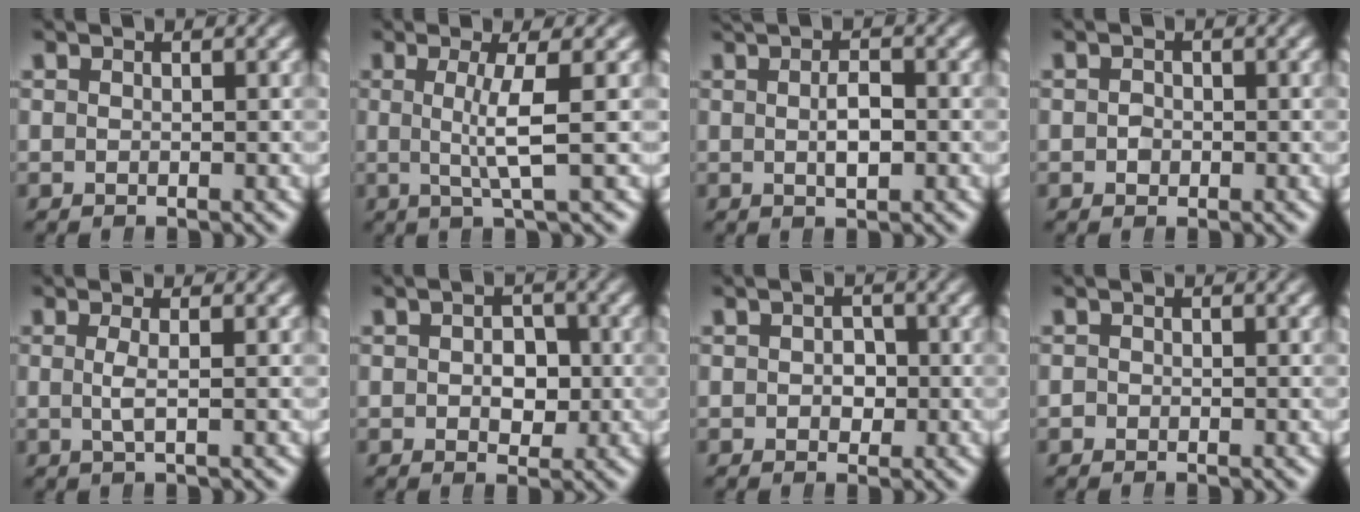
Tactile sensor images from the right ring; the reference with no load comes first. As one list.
[{"total": 3.5, "force": [0.2, -0.5, 3.4], "torque": [-0.068, -0.008, 0.007]}, {"total": 2.0, "force": [0.2, 0.0, 2.0], "torque": [-0.033, 0.002, 0.001]}, {"total": 0.5, "force": [-0.4, 0.3, -0.1], "torque": [-0.002, -0.008, -0.005]}, {"total": 1.4, "force": [-0.1, -0.6, 1.2], "torque": [-0.034, -0.013, 0.004]}, {"total": 2.1, "force": [-0.4, 1.7, 1.3], "torque": [-0.014, -0.004, -0.006]}, {"total": 1.0, "force": [-0.4, 0.8, 0.3], "torque": [-0.003, -0.002, -0.009]}, {"total": 0.8, "force": [-0.5, 0.6, -0.1], "torque": [0.002, -0.002, -0.009]}]